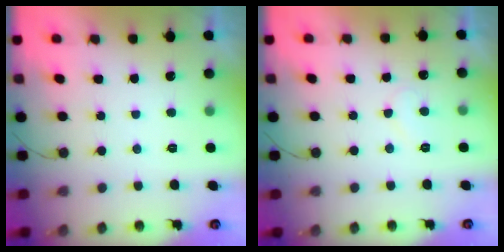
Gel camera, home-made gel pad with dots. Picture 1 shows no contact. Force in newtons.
{"total": 6.2, "press": 6.2, "slide": 0.4}